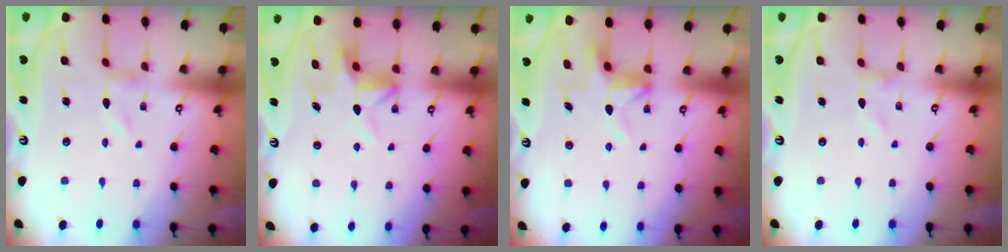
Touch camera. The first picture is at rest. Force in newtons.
{"total": 6.4, "press": 6.4, "slide": 0.3}
{"total": 5.3, "press": 5.2, "slide": 0.6}
{"total": 0.0}